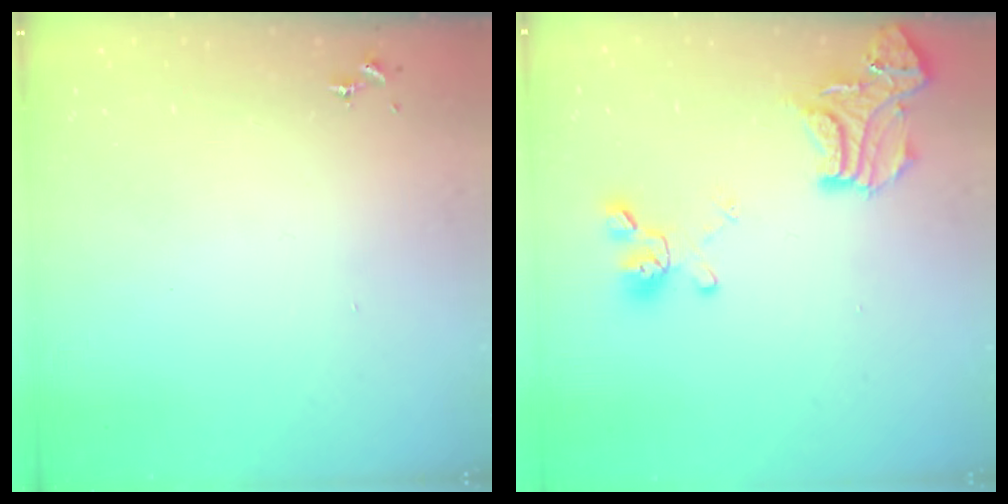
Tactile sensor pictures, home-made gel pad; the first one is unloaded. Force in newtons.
{"total": 17.7, "press": 17.7, "slide": 1.6}